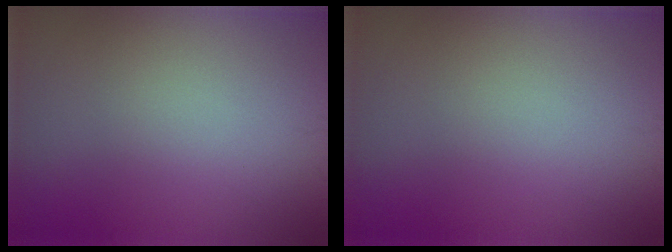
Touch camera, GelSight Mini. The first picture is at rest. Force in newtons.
{"total": 0.0}